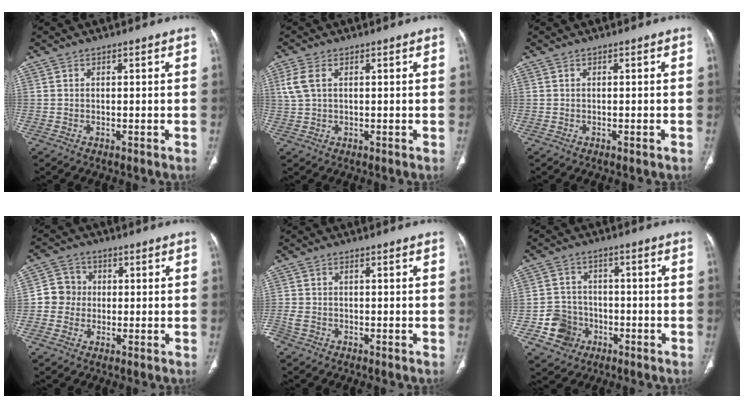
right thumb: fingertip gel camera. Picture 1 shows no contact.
{"total": 4.1, "force": [1.3, 2.3, 3.2], "torque": [-0.089, 0.010, 0.029]}
{"total": 0.7, "force": [-0.5, 0.1, 0.5], "torque": [-0.010, -0.001, -0.006]}
{"total": 5.6, "force": [-0.4, 5.4, 1.5], "torque": [0.000, 0.014, -0.019]}
{"total": 3.6, "force": [-2.2, 2.3, 1.7], "torque": [-0.046, 0.008, -0.040]}
{"total": 7.5, "force": [-3.1, 6.7, 1.5], "torque": [0.001, 0.025, -0.049]}